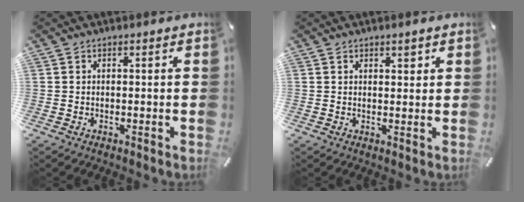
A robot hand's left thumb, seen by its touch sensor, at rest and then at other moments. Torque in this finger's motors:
{"motor_torque": [-0.22, -0.16, -0.12, -0.13, -0.01]}